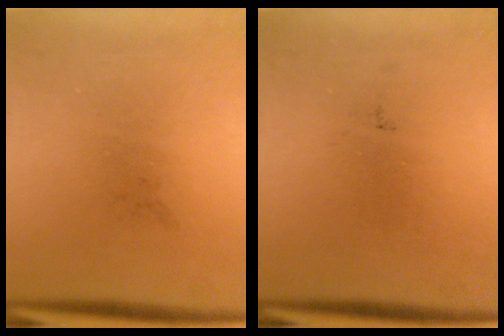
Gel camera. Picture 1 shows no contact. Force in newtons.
{"total": 0.0}